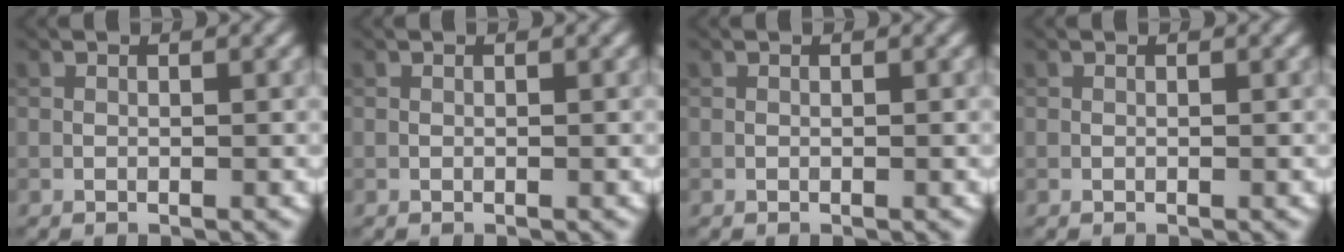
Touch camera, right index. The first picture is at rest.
{"total": 0.0}
{"total": 0.0}
{"total": 0.0}